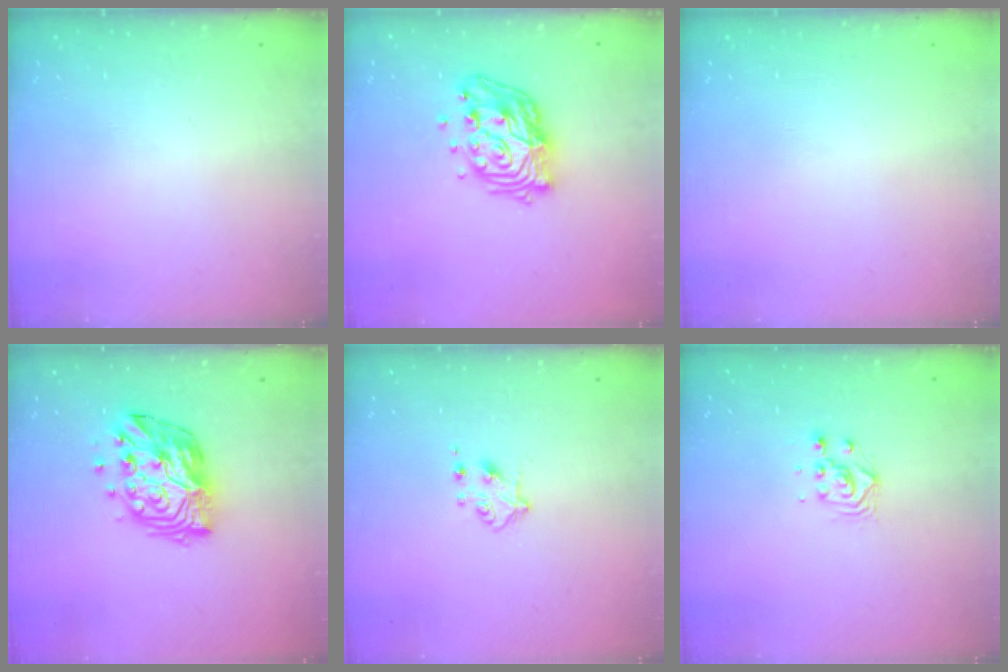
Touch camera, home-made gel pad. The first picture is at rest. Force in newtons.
{"total": 18.0, "press": 17.9, "slide": 1.6}
{"total": 0.0}
{"total": 14.2, "press": 14.2, "slide": 1.3}
{"total": 4.8, "press": 4.8, "slide": 0.6}
{"total": 3.7, "press": 3.7, "slide": 0.2}